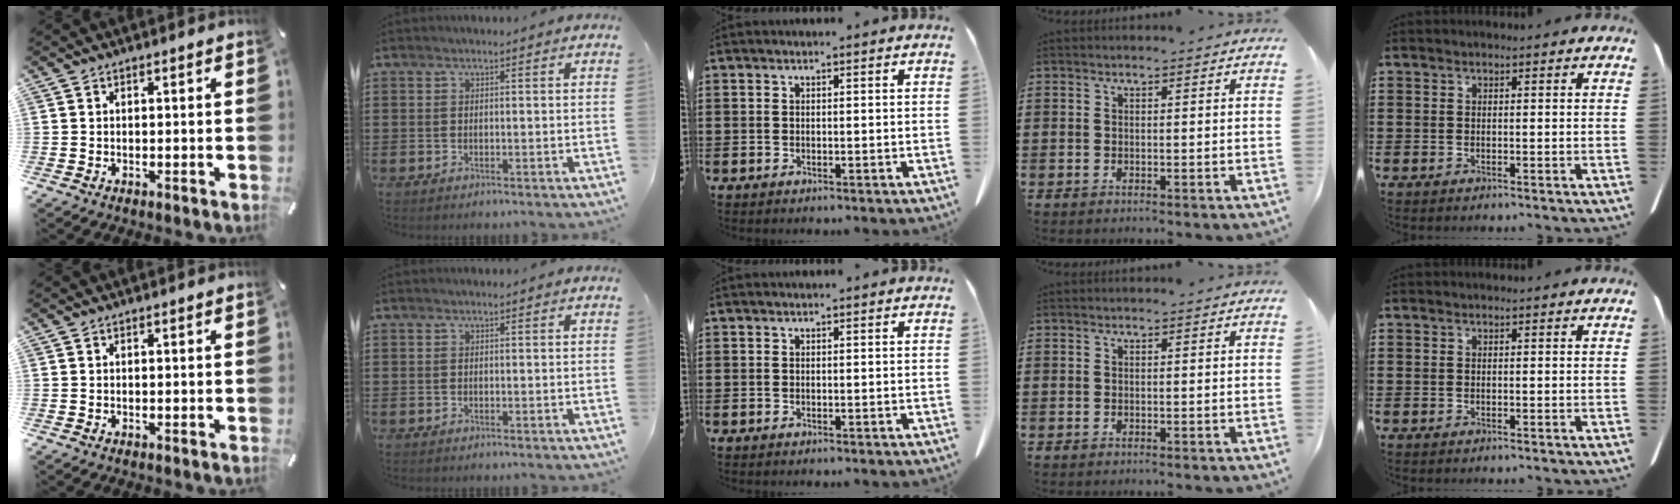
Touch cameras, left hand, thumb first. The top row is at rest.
{}